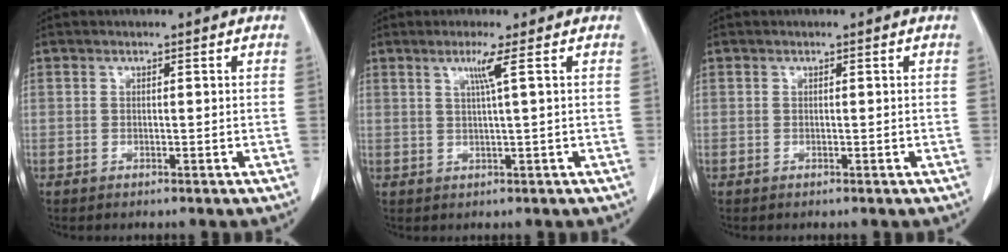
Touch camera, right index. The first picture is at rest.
{"total": 2.9, "force": [1.1, -1.0, 2.4], "torque": [-0.052, -0.004, 0.026]}
{"total": 0.0}